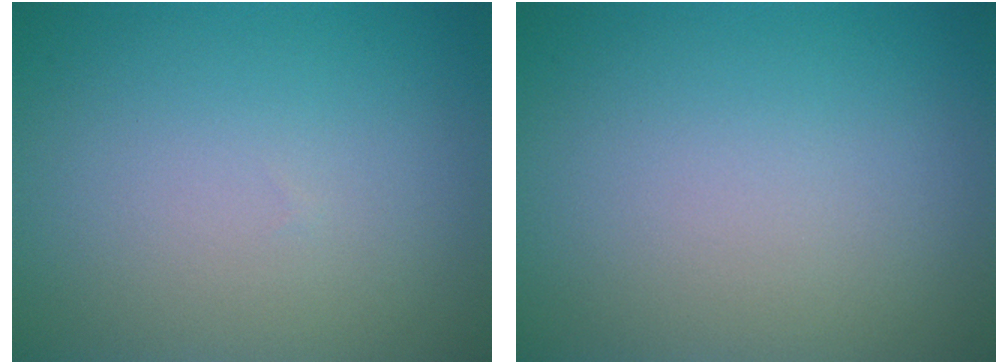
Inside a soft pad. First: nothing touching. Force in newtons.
{"total": 0.0}